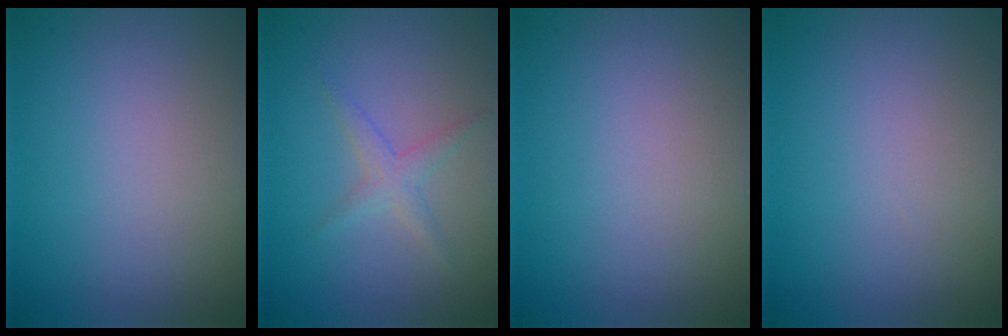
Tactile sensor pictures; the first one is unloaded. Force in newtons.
{"total": 1.6, "press": 1.6, "slide": 0.1}
{"total": 0.0}
{"total": 0.0}